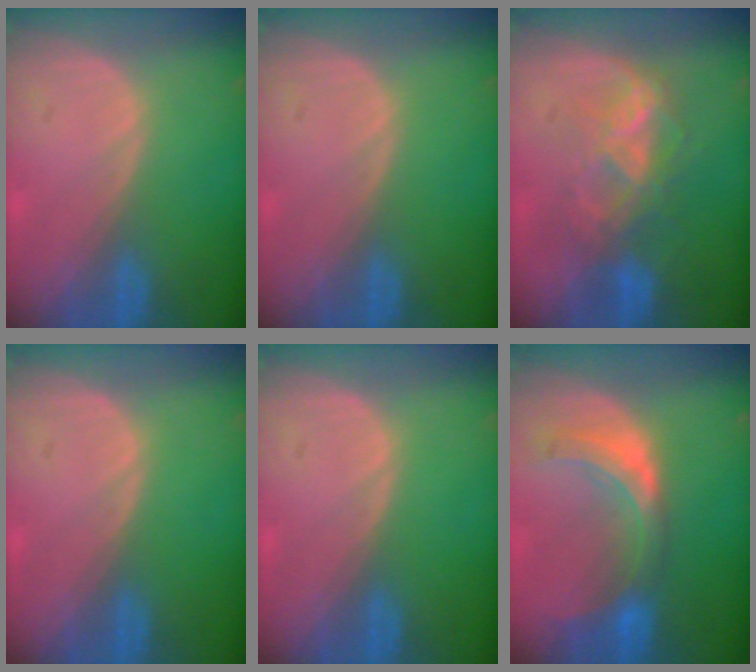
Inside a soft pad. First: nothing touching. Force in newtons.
{"total": 0.0}
{"total": 6.7, "press": 6.5, "slide": 1.5}
{"total": 0.0}
{"total": 0.0}
{"total": 7.7, "press": 6.9, "slide": 3.5}